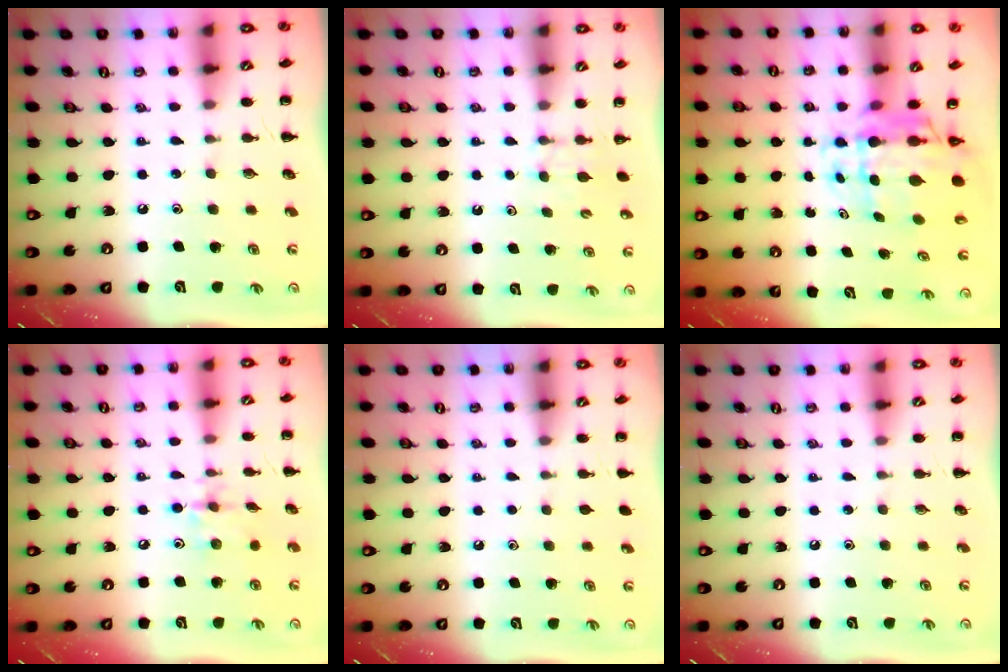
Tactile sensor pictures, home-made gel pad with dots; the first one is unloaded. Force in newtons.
{"total": 2.6, "press": 2.4, "slide": 1.0}
{"total": 8.3, "press": 7.8, "slide": 2.7}
{"total": 5.4, "press": 5.4, "slide": 0.5}
{"total": 1.1, "press": 1.1, "slide": 0.2}
{"total": 0.0}